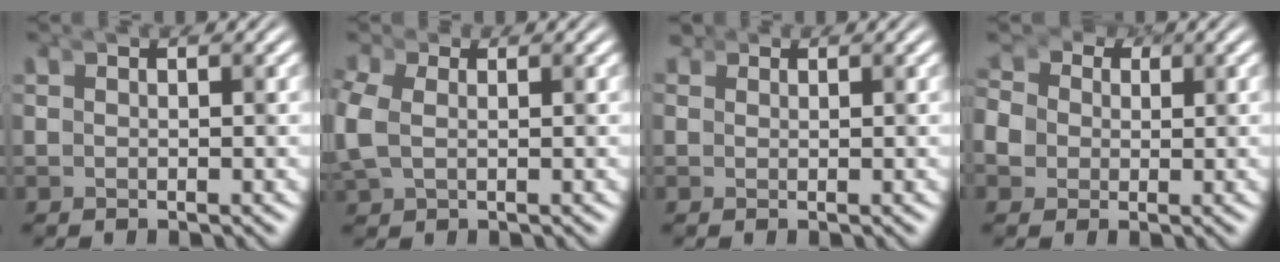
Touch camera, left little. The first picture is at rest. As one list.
[{"total": 1.4, "force": [-1.4, -0.1, -0.4], "torque": [-0.032, -0.027, -0.003]}, {"total": 1.5, "force": [0.3, -0.9, -1.2], "torque": [0.011, -0.006, 0.012]}, {"total": 1.6, "force": [-0.9, 0.9, -1.1], "torque": [-0.020, -0.027, -0.003]}]